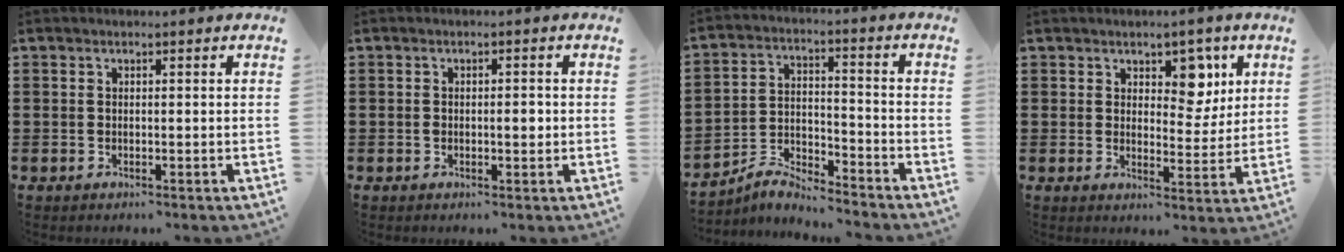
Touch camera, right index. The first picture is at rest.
{"total": 2.0, "force": [-0.2, 0.8, 1.8], "torque": [-0.034, 0.004, -0.005]}
{"total": 4.7, "force": [-4.5, 0.6, 1.0], "torque": [-0.027, 0.004, -0.094]}
{"total": 6.1, "force": [3.4, 3.9, 3.2], "torque": [-0.049, 0.000, 0.055]}